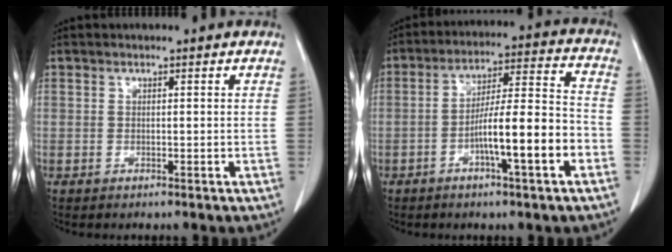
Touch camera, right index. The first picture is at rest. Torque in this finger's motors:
{"motor_torque": [1.10, -0.16, 0.36, 0.11]}